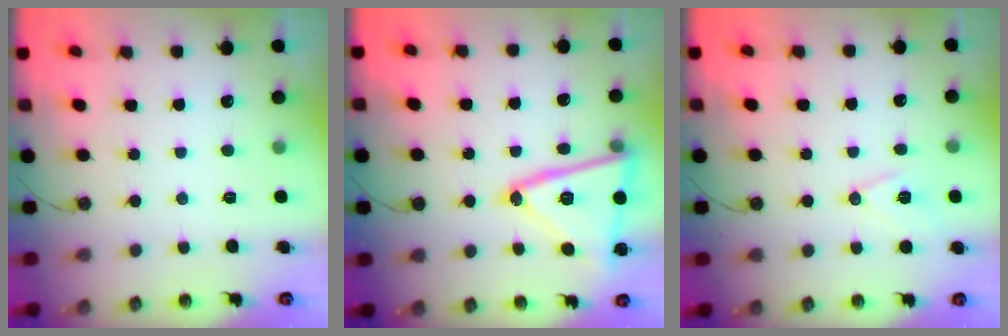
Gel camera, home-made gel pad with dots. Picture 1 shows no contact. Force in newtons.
{"total": 19.8, "press": 19.7, "slide": 2.3}
{"total": 9.2, "press": 8.5, "slide": 3.6}